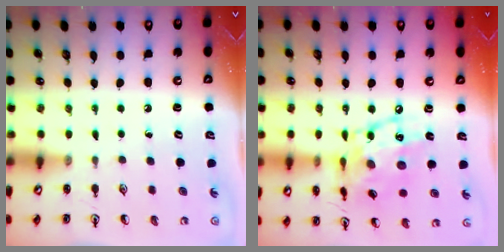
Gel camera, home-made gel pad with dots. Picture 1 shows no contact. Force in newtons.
{"total": 14.9, "press": 14.8, "slide": 1.4}